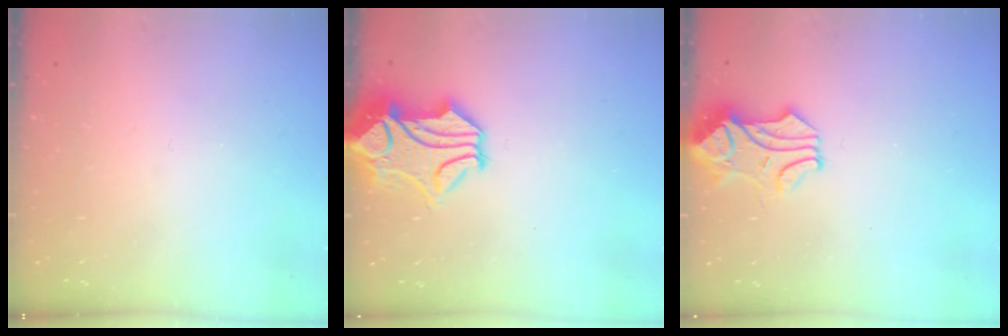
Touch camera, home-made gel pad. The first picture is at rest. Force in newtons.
{"total": 3.5, "press": 3.2, "slide": 1.4}
{"total": 0.5, "press": 0.5, "slide": 0.1}